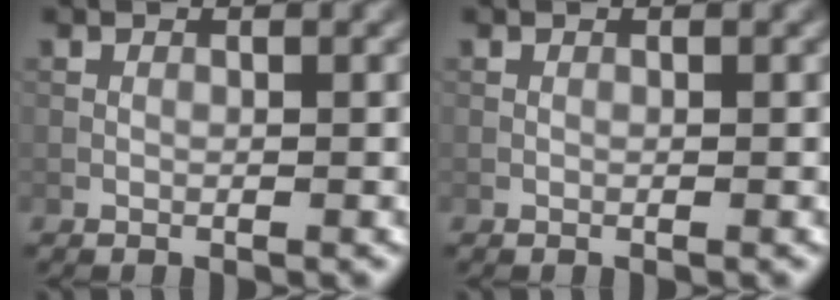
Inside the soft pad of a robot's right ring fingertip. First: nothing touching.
{"total": 0.0}